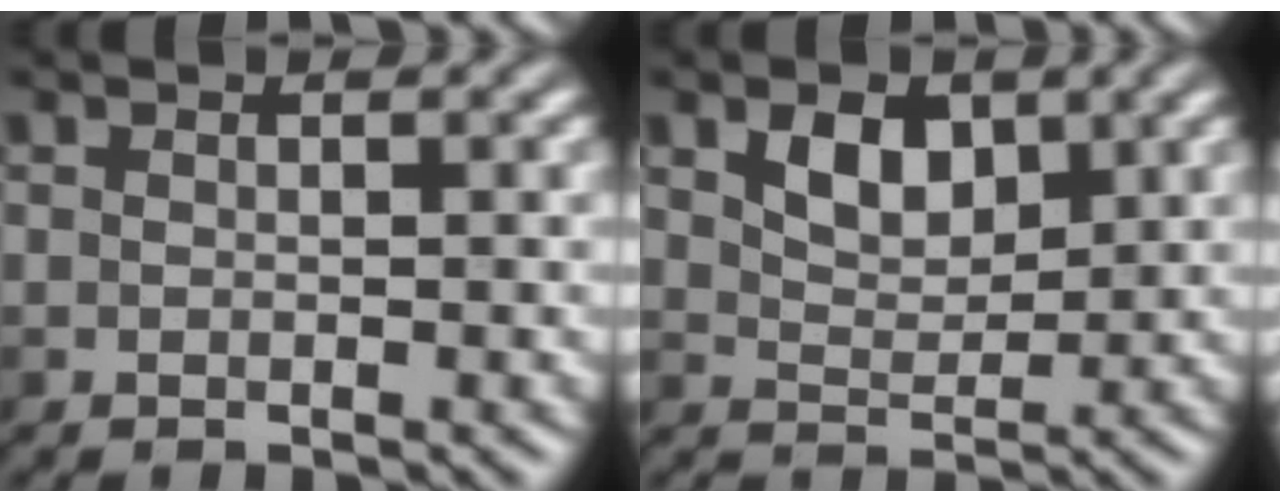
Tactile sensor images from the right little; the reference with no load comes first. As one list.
[{"total": 3.0, "force": [1.4, 1.9, 1.9], "torque": [-0.036, 0.001, 0.026]}]